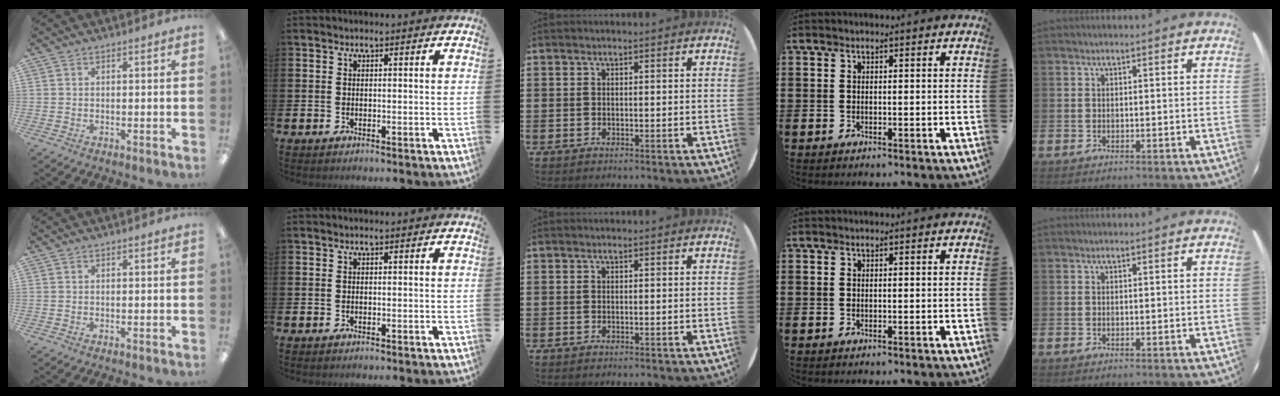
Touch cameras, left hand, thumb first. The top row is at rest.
{}